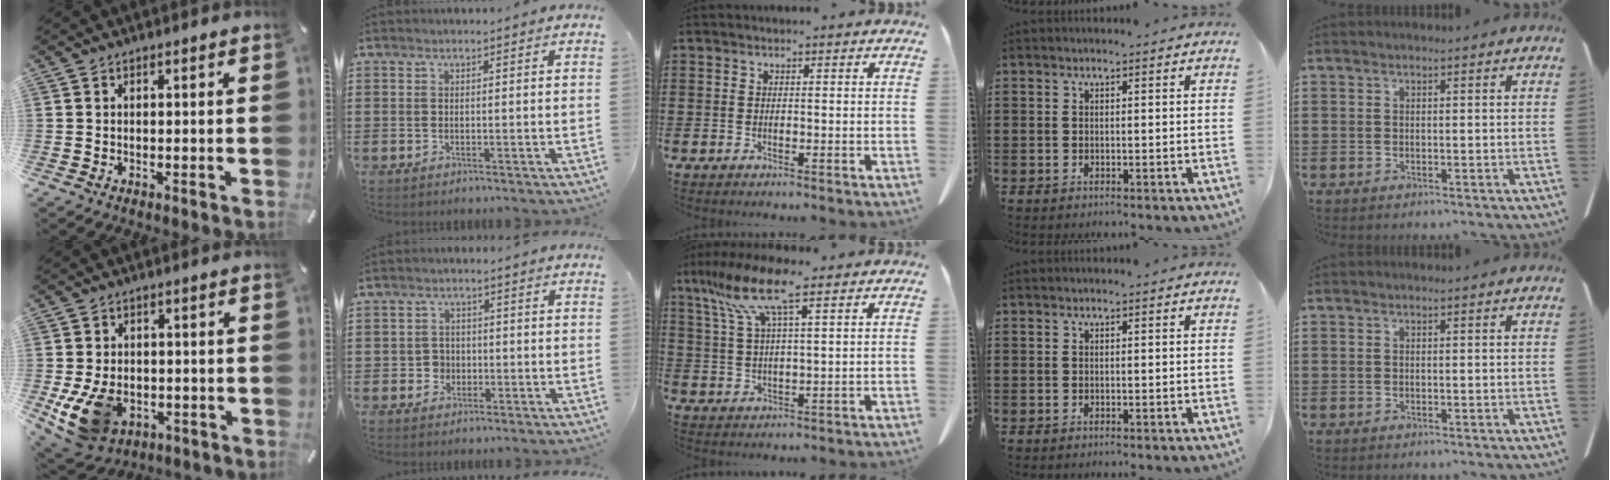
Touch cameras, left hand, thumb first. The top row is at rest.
{"thumb": {"total": 11.8, "force": [-3.5, 8.7, 7.1], "torque": [-0.144, 0.009, -0.057]}, "index": {"total": 2.6, "force": [-0.6, 2.4, 0.8], "torque": [-0.025, 0.004, -0.016]}, "middle": {"total": 9.6, "force": [6.0, 1.5, 7.4], "torque": [-0.168, -0.017, 0.103]}}